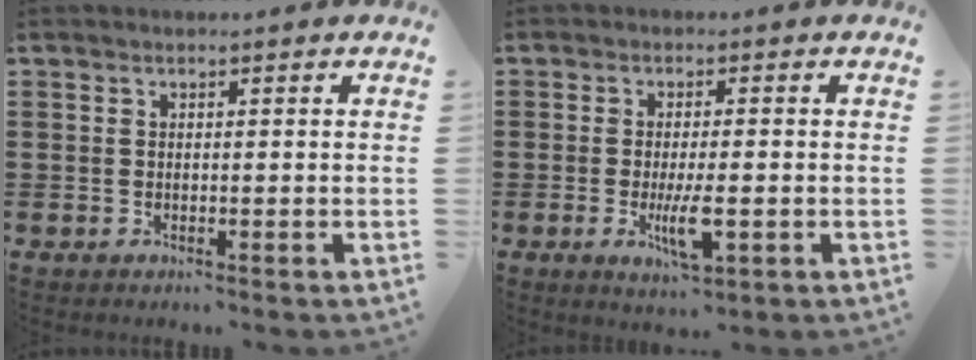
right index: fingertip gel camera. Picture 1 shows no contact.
{"total": 5.8, "force": [-1.6, 1.5, 5.4], "torque": [-0.109, -0.013, -0.029]}